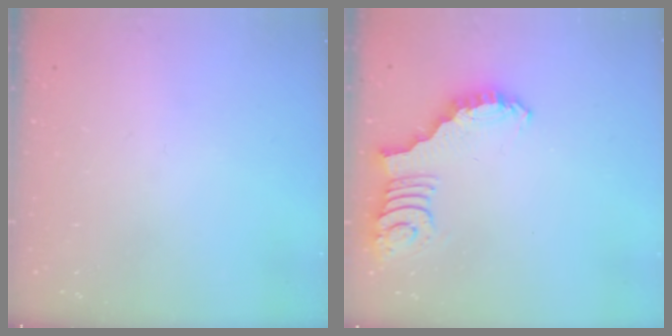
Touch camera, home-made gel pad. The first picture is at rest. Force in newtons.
{"total": 2.7, "press": 2.7, "slide": 0.5}